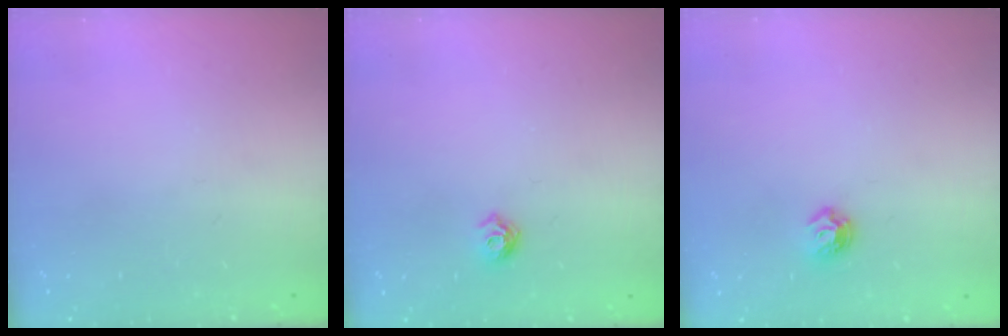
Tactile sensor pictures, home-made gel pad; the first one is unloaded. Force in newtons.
{"total": 5.9, "press": 5.8, "slide": 1.0}
{"total": 5.2, "press": 5.1, "slide": 0.8}